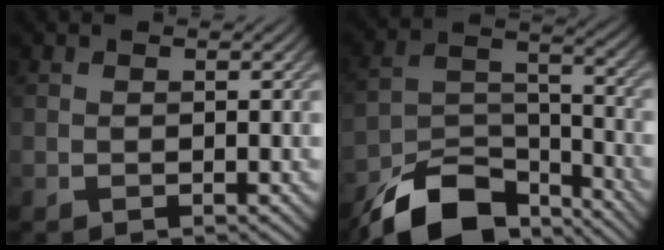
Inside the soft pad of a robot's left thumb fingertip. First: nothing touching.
{"total": 13.5, "force": [-10.2, 5.6, 6.8], "torque": [-0.133, -0.012, -0.184]}